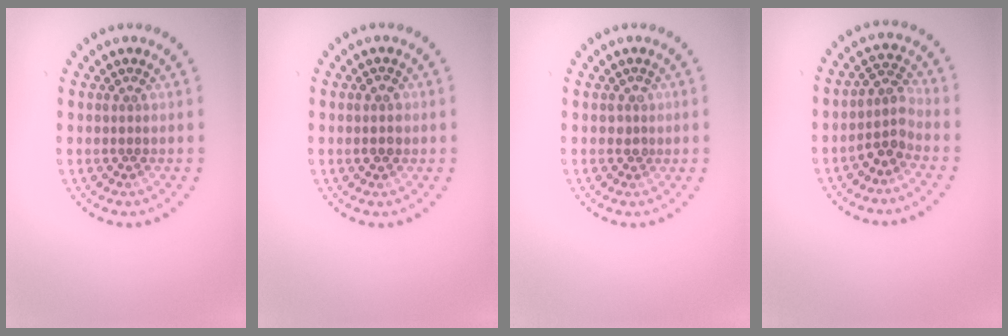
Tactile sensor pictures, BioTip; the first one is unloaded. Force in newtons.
{"total": 1.8, "press": 1.8, "slide": 0.0}
{"total": 1.0, "press": 0.9, "slide": 0.5}
{"total": 2.5, "press": 2.0, "slide": 1.5}